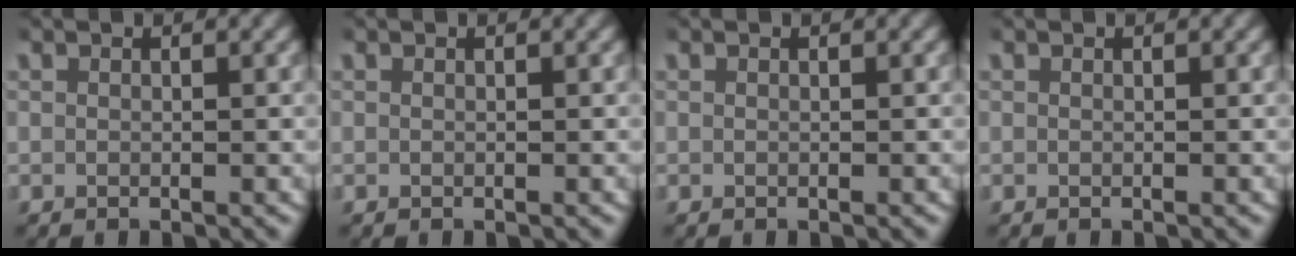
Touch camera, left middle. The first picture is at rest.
{"total": 0.0}
{"total": 0.0}
{"total": 0.0}